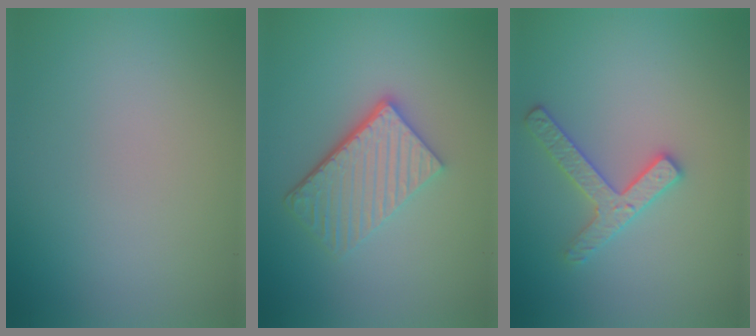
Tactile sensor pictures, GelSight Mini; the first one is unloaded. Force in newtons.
{"total": 4.9, "press": 3.6, "slide": 3.3}
{"total": 2.6, "press": 2.6, "slide": 0.4}